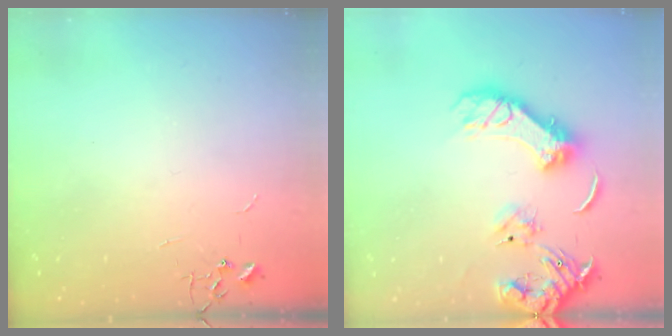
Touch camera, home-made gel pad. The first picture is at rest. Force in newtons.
{"total": 16.0, "press": 15.9, "slide": 1.7}